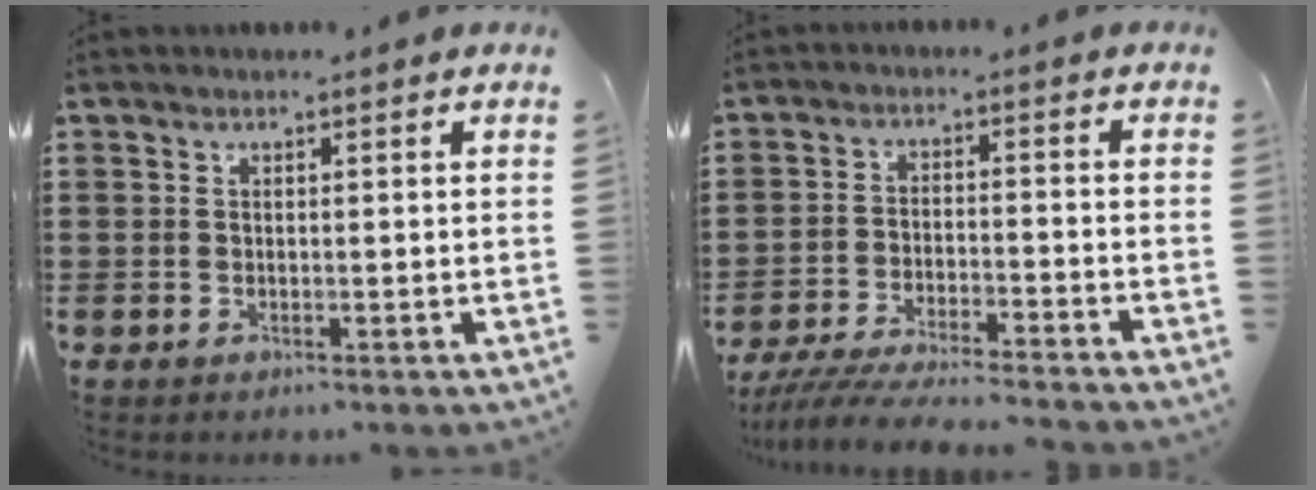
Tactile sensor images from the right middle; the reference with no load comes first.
{"total": 6.0, "force": [-5.8, 0.1, 1.7], "torque": [-0.038, -0.006, -0.113]}